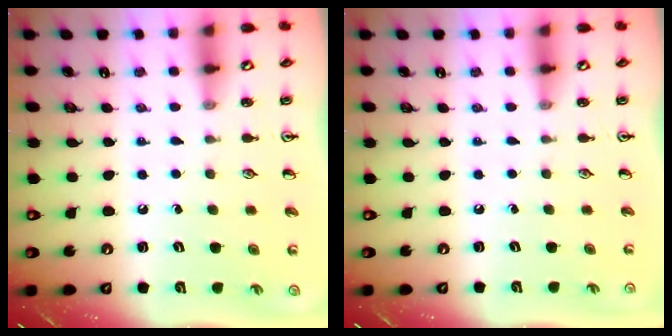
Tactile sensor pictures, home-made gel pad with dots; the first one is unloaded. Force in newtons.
{"total": 0.0}